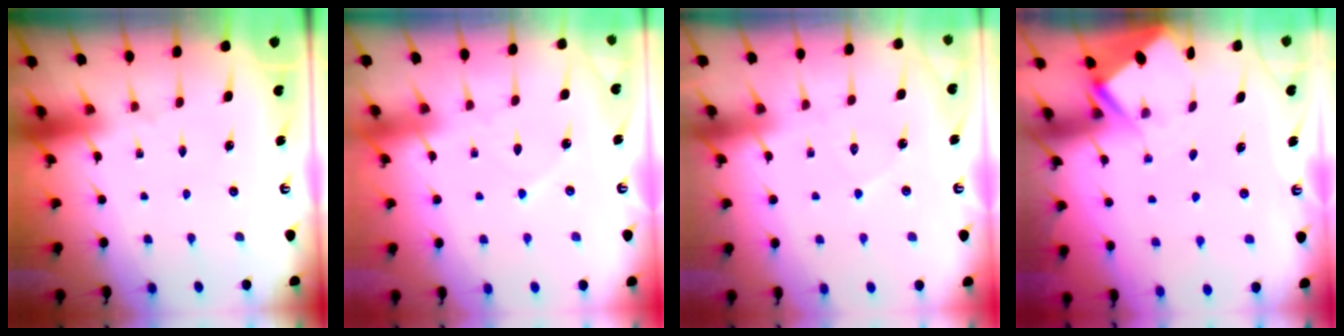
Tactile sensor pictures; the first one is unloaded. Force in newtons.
{"total": 3.6, "press": 3.6, "slide": 0.5}
{"total": 4.9, "press": 4.9, "slide": 0.6}
{"total": 2.9, "press": 2.9, "slide": 0.3}